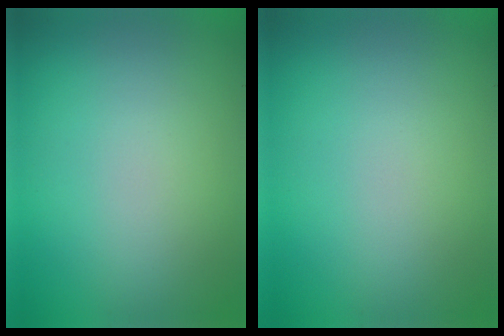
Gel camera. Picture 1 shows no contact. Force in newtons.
{"total": 0.0}